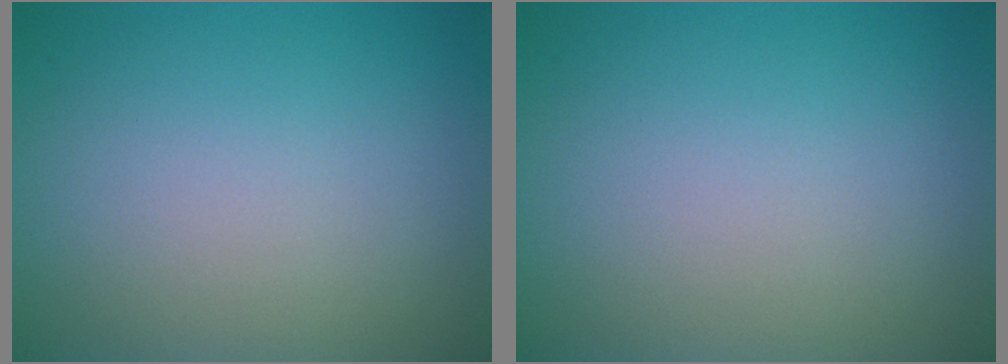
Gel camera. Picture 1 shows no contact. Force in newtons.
{"total": 0.0}